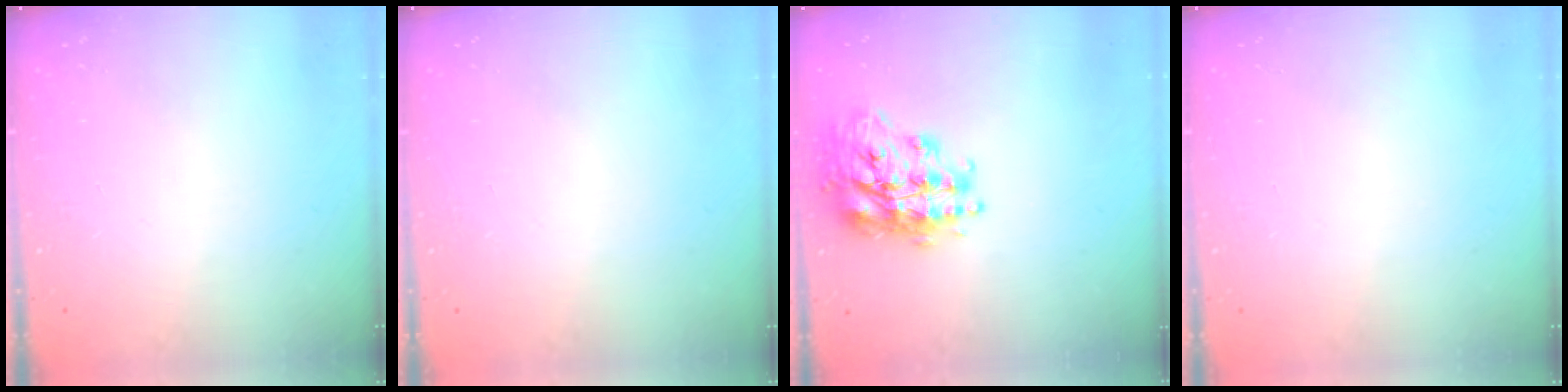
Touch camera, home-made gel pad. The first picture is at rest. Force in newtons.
{"total": 0.0}
{"total": 20.1, "press": 20.1, "slide": 1.4}
{"total": 0.0}